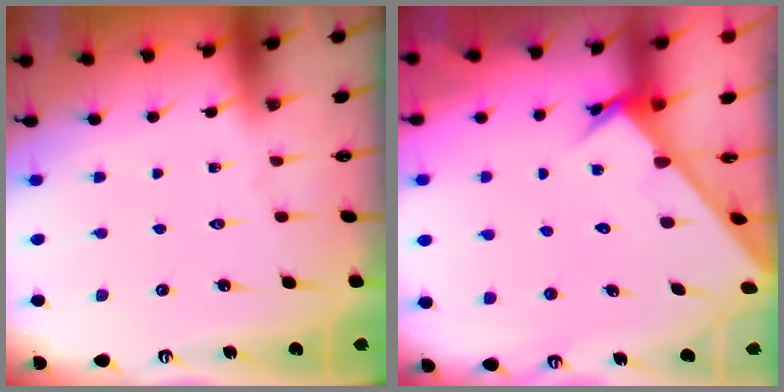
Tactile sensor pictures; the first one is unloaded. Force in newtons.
{"total": 2.8, "press": 2.8, "slide": 0.1}